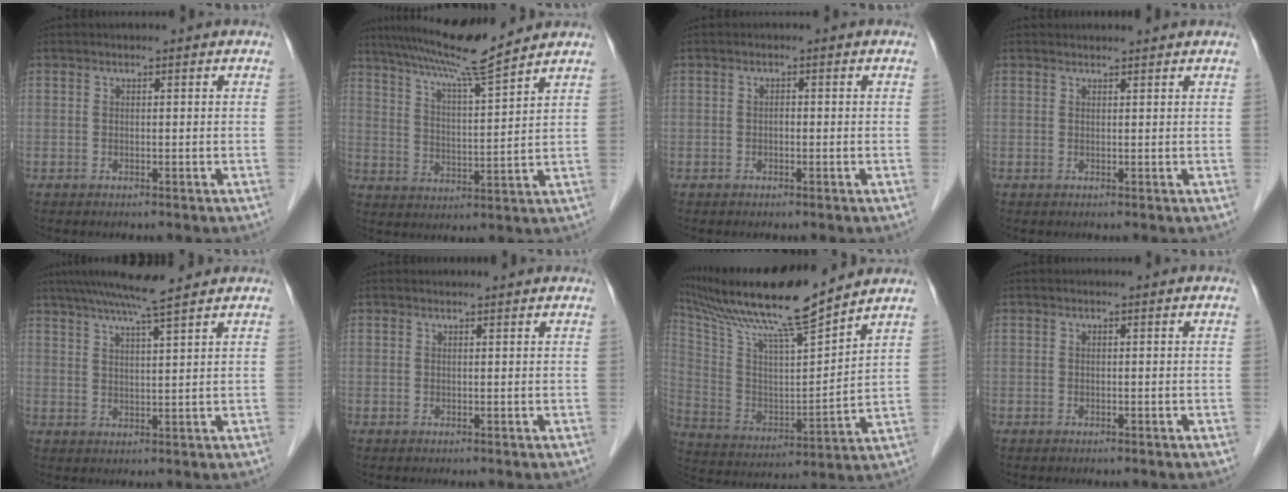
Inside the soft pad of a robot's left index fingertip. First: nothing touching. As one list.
[{"total": 11.1, "force": [9.8, -1.2, 5.0], "torque": [-0.094, 0.007, 0.166]}, {"total": 0.6, "force": [-0.1, 0.3, 0.5], "torque": [-0.008, 0.002, -0.003]}, {"total": 2.6, "force": [2.5, 0.1, 0.5], "torque": [-0.009, 0.012, 0.031]}, {"total": 8.0, "force": [6.7, -0.7, 4.3], "torque": [-0.077, 0.018, 0.108]}, {"total": 2.1, "force": [2.1, 0.0, 0.4], "torque": [-0.009, 0.011, 0.026]}, {"total": 19.2, "force": [16.6, 0.2, 9.7], "torque": [-0.187, 0.008, 0.294]}, {"total": 0.0}]